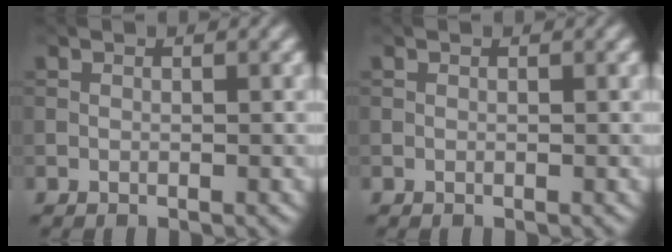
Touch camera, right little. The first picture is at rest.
{"total": 0.0}